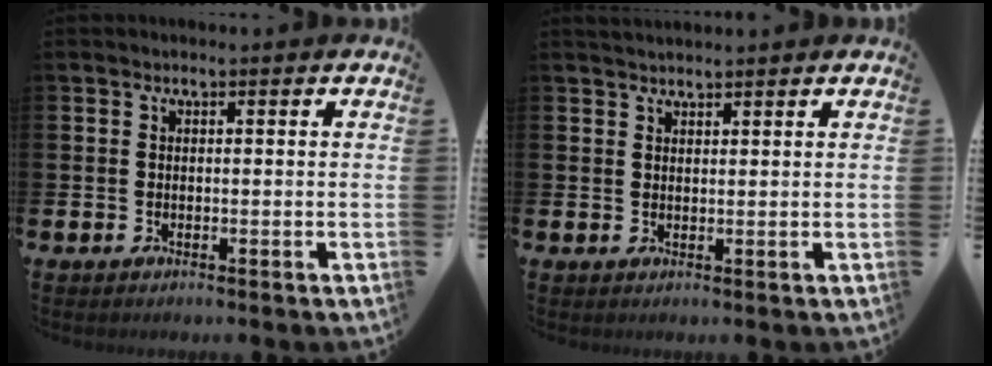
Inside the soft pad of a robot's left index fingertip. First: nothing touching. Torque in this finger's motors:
{"motor_torque": [-0.93, -0.40, -0.84, -0.06]}